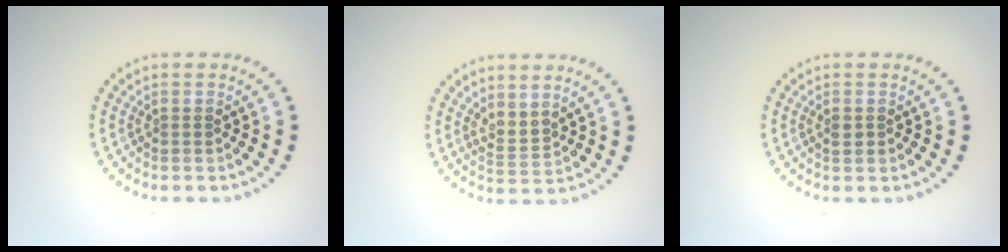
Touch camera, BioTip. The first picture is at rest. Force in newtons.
{"total": 1.8, "press": 1.4, "slide": 1.2}
{"total": 0.9, "press": 0.9, "slide": 0.2}